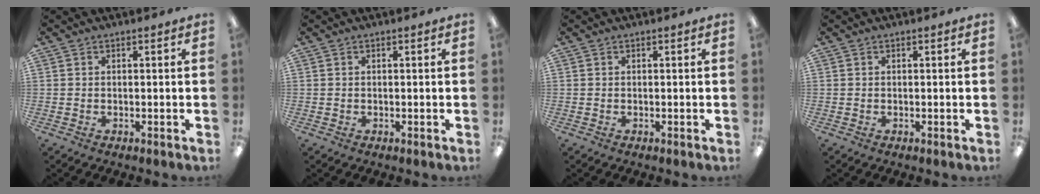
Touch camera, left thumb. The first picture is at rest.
{"total": 0.0}
{"total": 0.0}
{"total": 0.0}